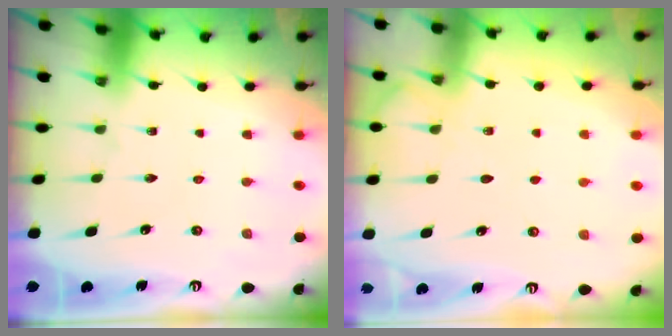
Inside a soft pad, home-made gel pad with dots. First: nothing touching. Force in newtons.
{"total": 5.5, "press": 5.5, "slide": 0.6}